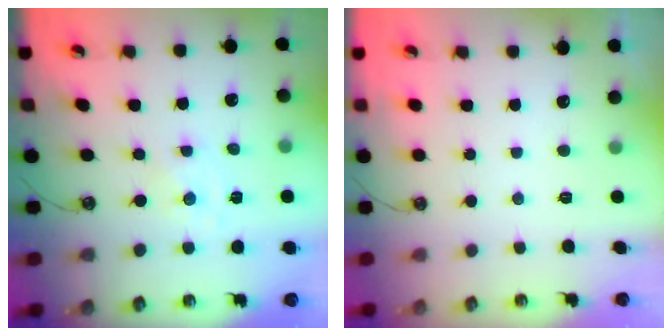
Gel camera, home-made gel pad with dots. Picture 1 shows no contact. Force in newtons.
{"total": 0.0}